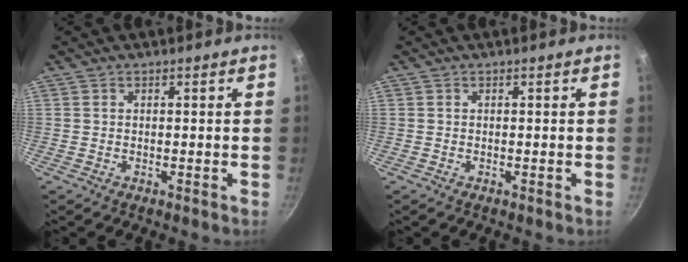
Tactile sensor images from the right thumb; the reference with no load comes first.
{"total": 0.0}